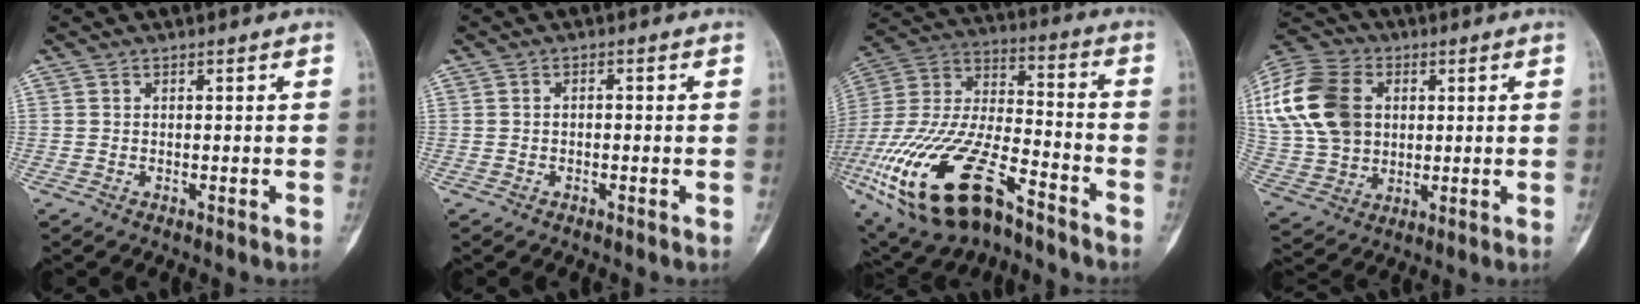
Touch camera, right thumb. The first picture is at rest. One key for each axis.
{"total": 0.8, "fx": -0.2, "fy": 0.5, "fz": 0.6, "tx": -0.006, "ty": 0.006, "tz": -0.007}
{"total": 29.4, "fx": -15.8, "fy": 13.0, "fz": 21.1, "tx": -0.489, "ty": 0.032, "tz": -0.281}
{"total": 21.5, "fx": 4.6, "fy": 16.1, "fz": 13.6, "tx": -0.287, "ty": 0.017, "tz": 0.088}